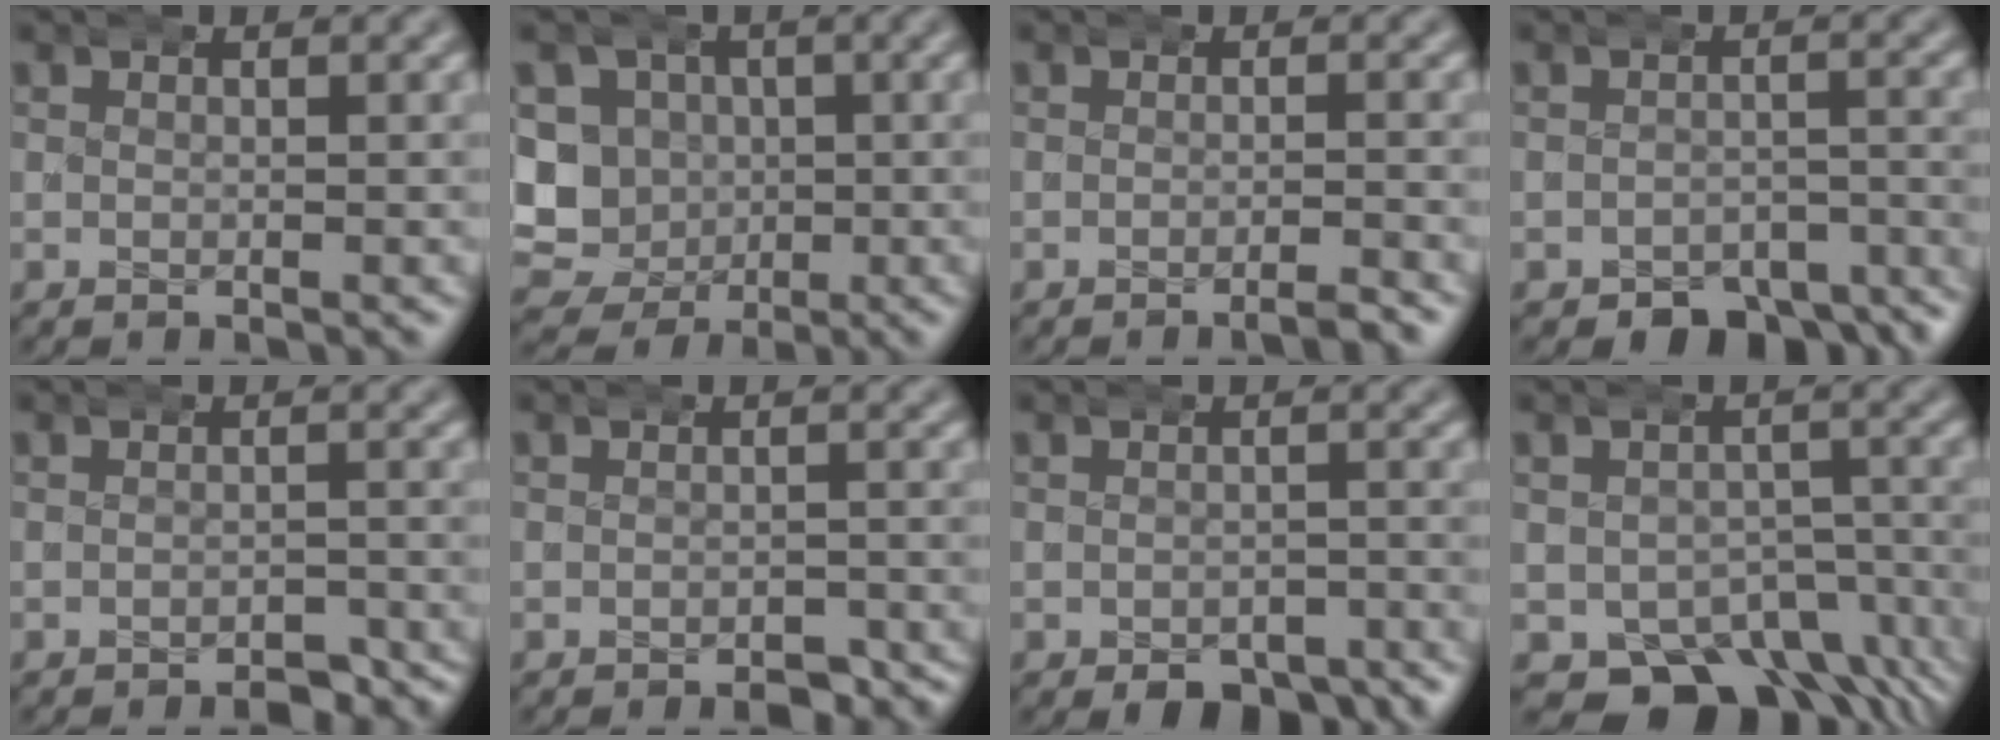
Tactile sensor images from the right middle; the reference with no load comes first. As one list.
[{"total": 12.6, "force": [-0.9, 11.8, 4.4], "torque": [-0.112, -0.026, -0.021]}, {"total": 1.2, "force": [-1.0, -0.1, 0.6], "torque": [-0.007, 0.010, -0.026]}, {"total": 7.7, "force": [-6.2, 3.5, 2.7], "torque": [-0.021, -0.013, -0.093]}, {"total": 3.3, "force": [-3.0, 1.2, 1.0], "torque": [-0.008, -0.001, -0.050]}, {"total": 3.1, "force": [-2.6, 1.2, 1.3], "torque": [-0.012, -0.003, -0.041]}, {"total": 5.4, "force": [-4.2, 2.4, 2.5], "torque": [-0.028, -0.014, -0.059]}, {"total": 10.9, "force": [-6.8, 7.0, 4.8], "torque": [-0.074, -0.050, -0.086]}]